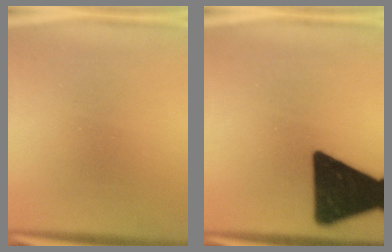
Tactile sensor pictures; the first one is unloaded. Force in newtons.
{"total": 17.7}